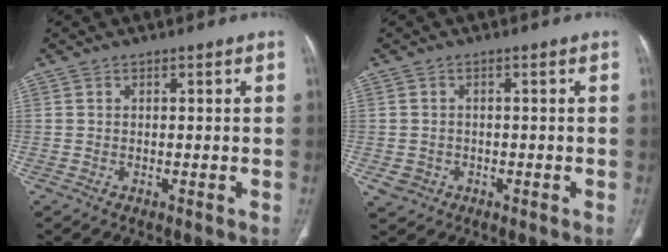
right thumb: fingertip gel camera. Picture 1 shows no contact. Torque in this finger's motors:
{"motor_torque": [0.24, 0.06, -0.38, -0.31, -0.02]}